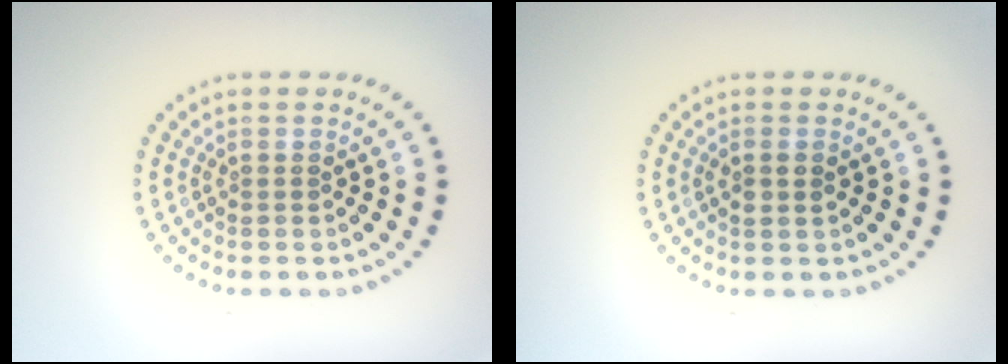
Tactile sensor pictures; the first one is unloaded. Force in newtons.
{"total": 1.0, "press": 1.0, "slide": 0.3}